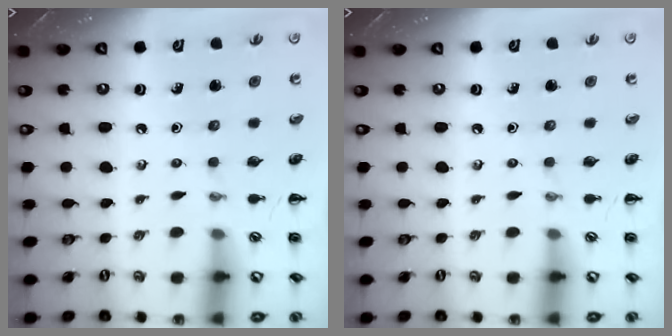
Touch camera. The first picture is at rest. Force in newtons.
{"total": 0.0}